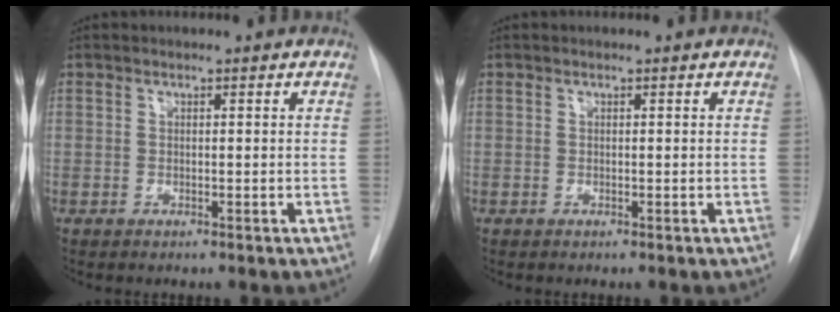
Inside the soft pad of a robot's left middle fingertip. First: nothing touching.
{"total": 0.0}